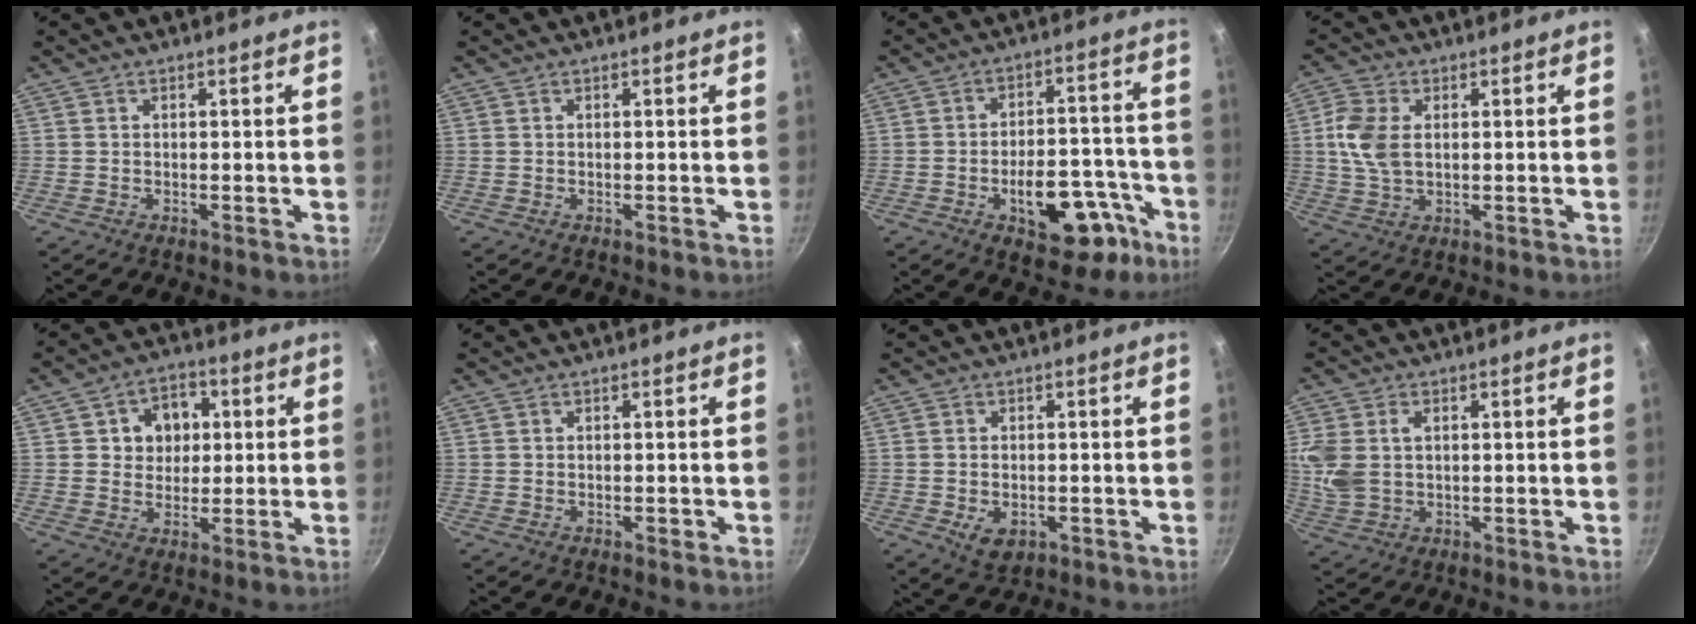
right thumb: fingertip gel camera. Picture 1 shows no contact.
{"total": 0.0}
{"total": 15.7, "force": [-7.1, 8.6, 11.1], "torque": [-0.102, 0.057, -0.087]}
{"total": 7.9, "force": [1.2, 5.0, 5.9], "torque": [-0.120, 0.004, 0.020]}
{"total": 8.3, "force": [1.8, 7.0, 4.1], "torque": [-0.023, 0.002, 0.024]}
{"total": 0.7, "force": [-0.3, 0.5, 0.4], "torque": [-0.003, 0.003, -0.005]}
{"total": 4.6, "force": [-1.2, 3.1, 3.1], "torque": [-0.046, -0.003, -0.013]}
{"total": 8.2, "force": [1.4, 5.7, 5.7], "torque": [-0.120, 0.003, 0.031]}